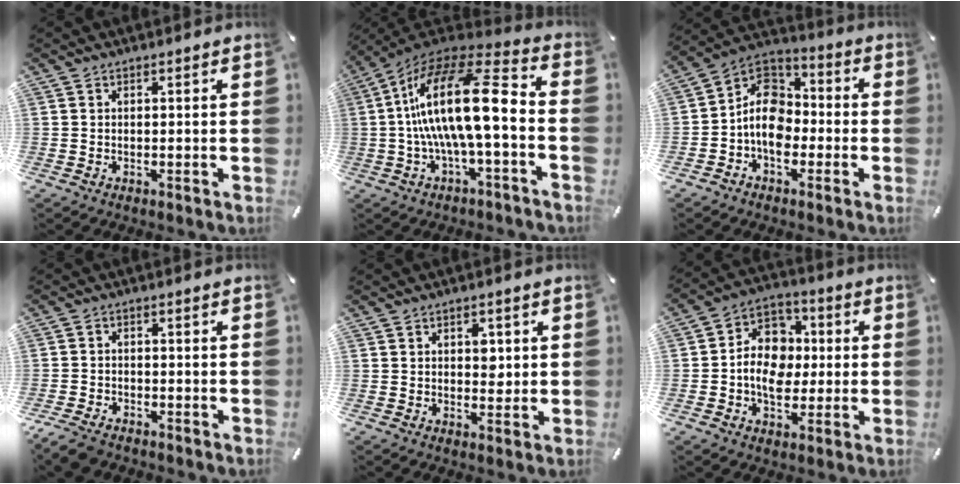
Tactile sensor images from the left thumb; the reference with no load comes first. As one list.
[{"total": 21.3, "force": [-0.1, 6.8, 20.2], "torque": [-0.389, -0.011, -0.007]}, {"total": 10.5, "force": [-3.2, 8.2, 5.8], "torque": [-0.125, 0.011, -0.062]}, {"total": 3.7, "force": [-3.0, 1.7, 1.3], "torque": [-0.041, 0.011, -0.062]}, {"total": 3.8, "force": [0.8, 2.7, 2.5], "torque": [-0.021, -0.004, 0.005]}, {"total": 11.7, "force": [-2.0, 9.6, 6.3], "torque": [-0.111, 0.025, -0.034]}]